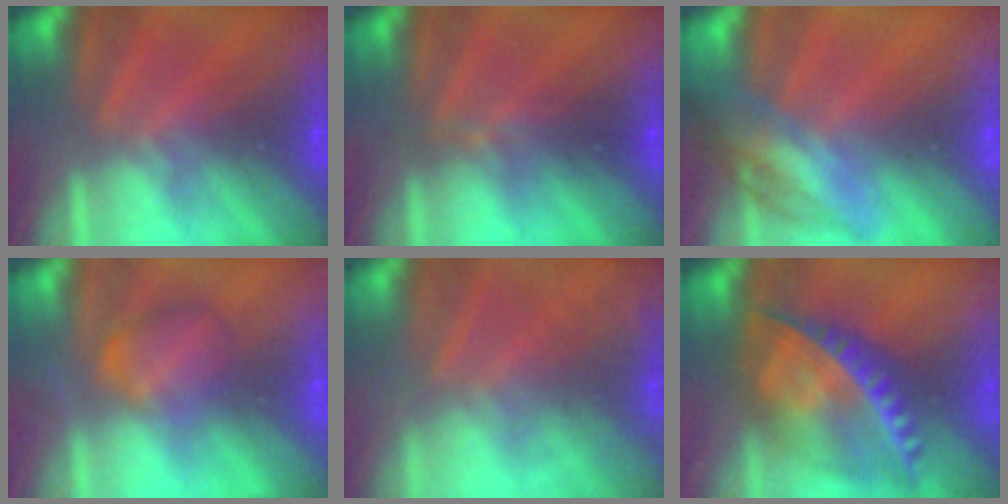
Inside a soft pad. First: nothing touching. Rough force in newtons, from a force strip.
{"total": 2.3}
{"total": 2.4}
{"total": 2.3}
{"total": 7.1}
{"total": 8.8}